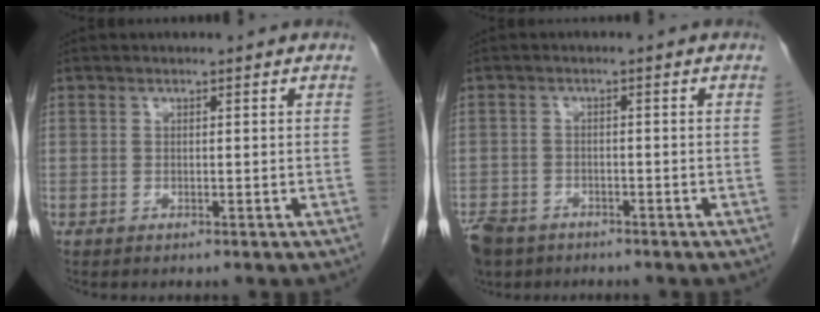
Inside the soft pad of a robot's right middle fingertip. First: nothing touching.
{"total": 8.5, "force": [-6.0, 5.2, 3.0], "torque": [-0.078, -0.007, -0.102]}